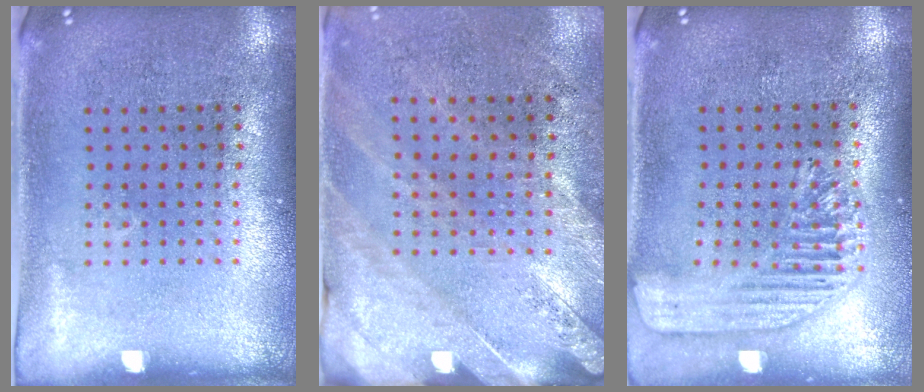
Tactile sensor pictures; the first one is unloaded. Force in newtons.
{"total": 2.5, "press": 2.2, "slide": 1.2}
{"total": 1.7, "press": 1.5, "slide": 0.7}